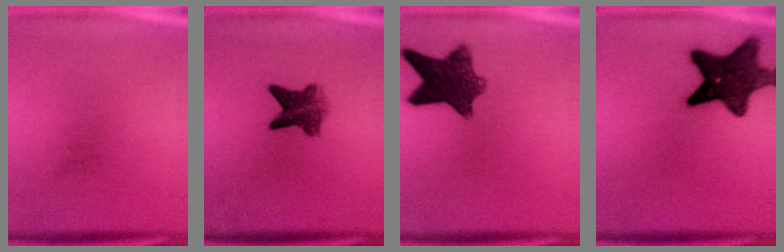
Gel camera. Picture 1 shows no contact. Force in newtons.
{"total": 6.3}
{"total": 10.1}
{"total": 13.5}